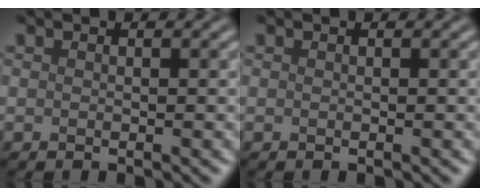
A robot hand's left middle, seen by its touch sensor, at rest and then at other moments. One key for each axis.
{"total": 0.0}